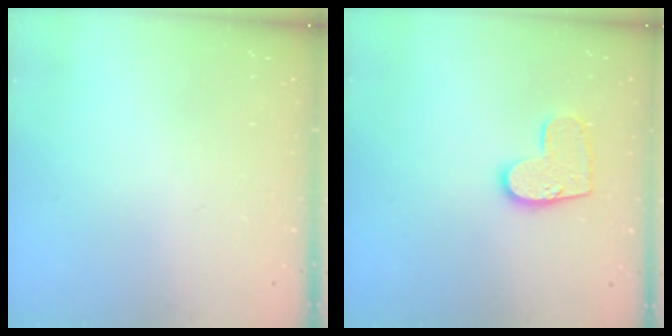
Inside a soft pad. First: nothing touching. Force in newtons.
{"total": 10.2, "press": 10.2, "slide": 0.2}